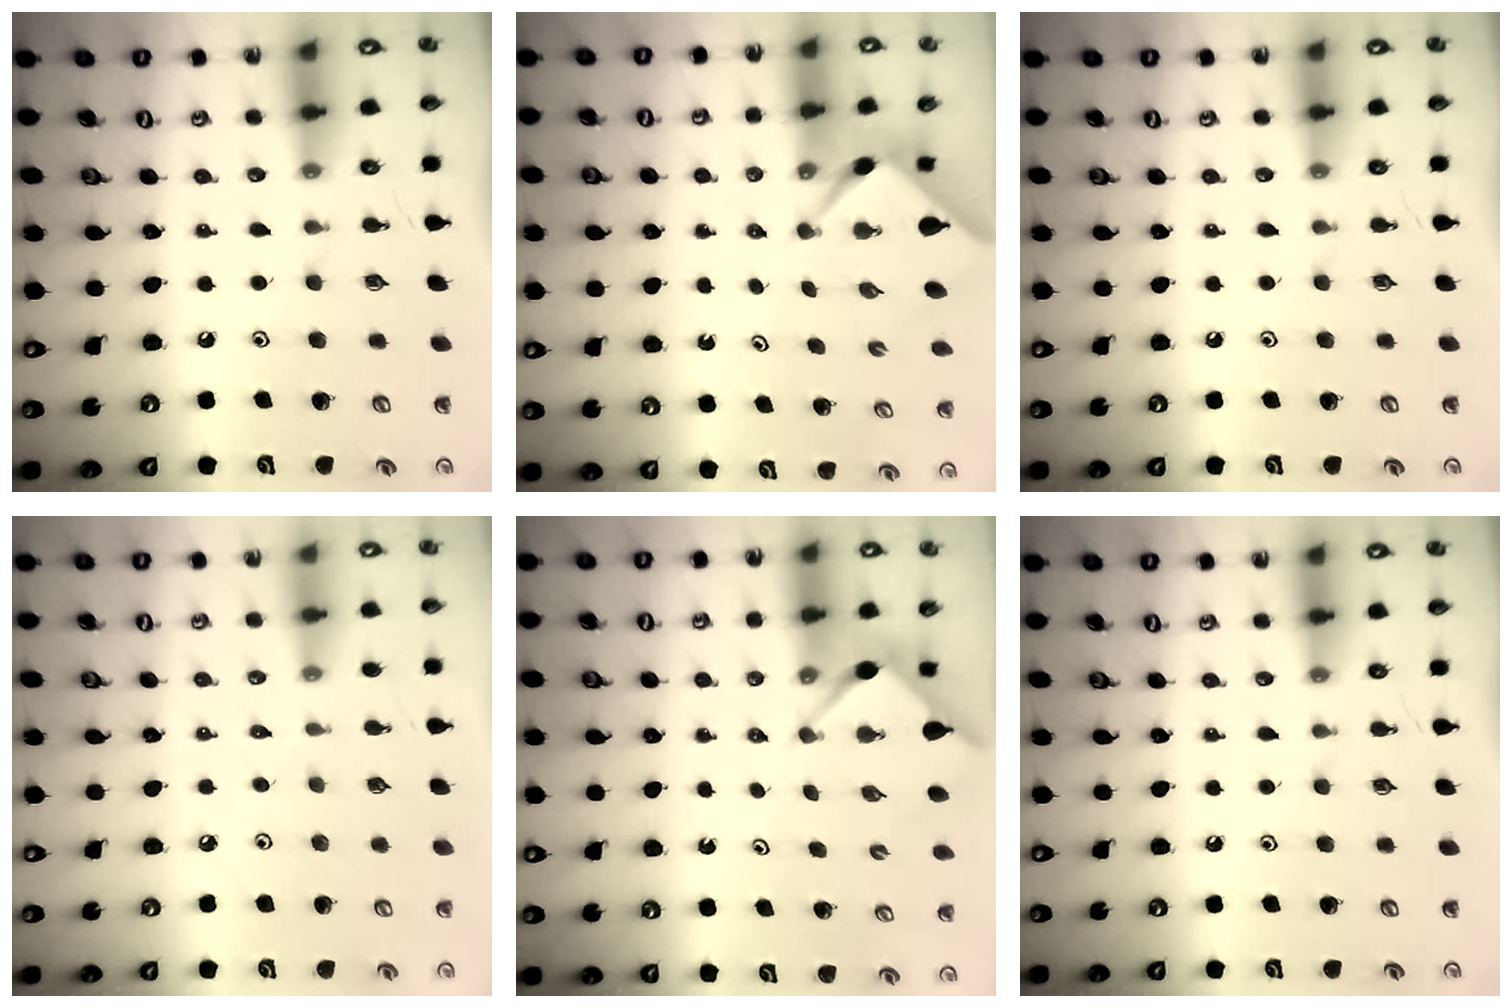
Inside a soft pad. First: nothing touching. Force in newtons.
{"total": 2.3, "press": 2.3, "slide": 0.2}
{"total": 0.0}
{"total": 1.7, "press": 1.6, "slide": 0.3}
{"total": 2.8, "press": 2.7, "slide": 0.4}
{"total": 0.0}